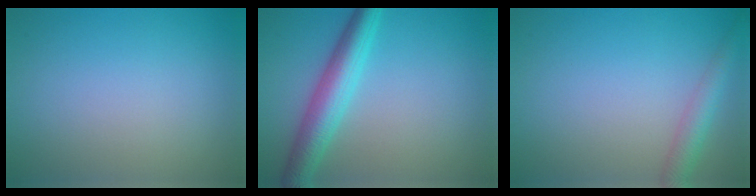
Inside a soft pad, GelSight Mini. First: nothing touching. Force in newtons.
{"total": 5.1, "press": 5.1, "slide": 0.1}
{"total": 2.9, "press": 2.9, "slide": 0.1}